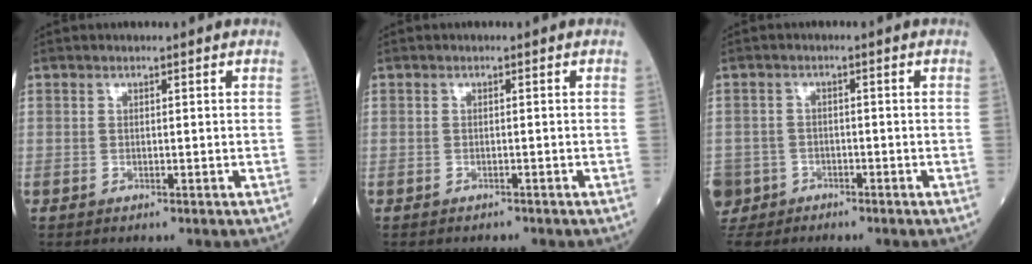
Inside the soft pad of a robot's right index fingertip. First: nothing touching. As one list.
[{"total": 1.1, "force": [-1.0, 0.3, 0.1], "torque": [-0.007, 0.000, -0.015]}, {"total": 6.3, "force": [-3.9, 4.9, 0.2], "torque": [-0.012, 0.006, -0.071]}]